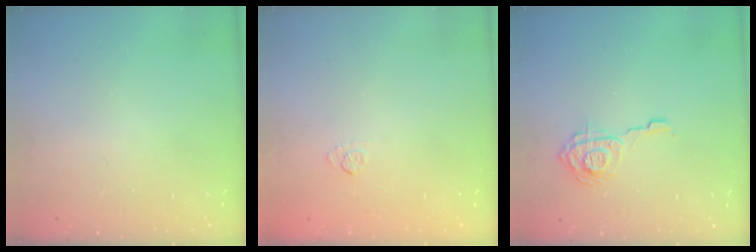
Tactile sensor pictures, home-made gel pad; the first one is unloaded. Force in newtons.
{"total": 7.1, "press": 6.9, "slide": 1.4}
{"total": 10.3, "press": 10.3, "slide": 1.0}